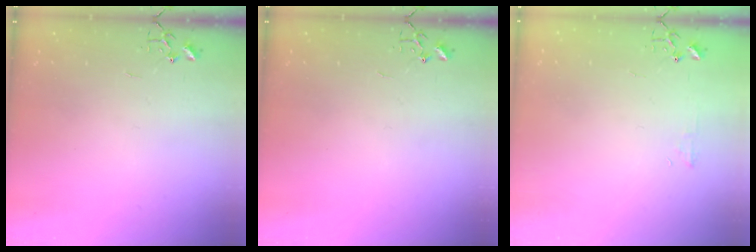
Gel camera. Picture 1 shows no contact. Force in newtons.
{"total": 0.0}
{"total": 4.8, "press": 4.7, "slide": 0.7}